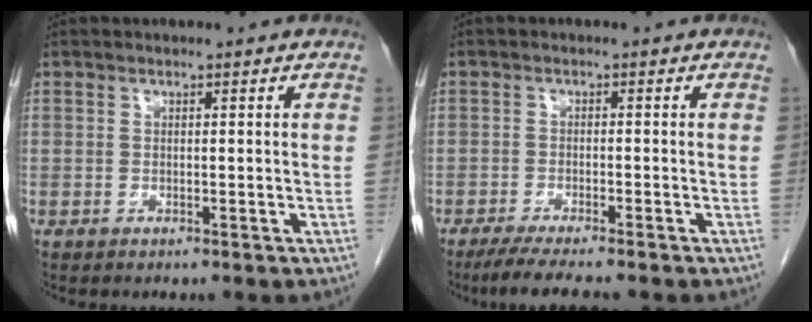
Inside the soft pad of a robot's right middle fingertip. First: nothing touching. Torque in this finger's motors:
{"motor_torque": [0.57, -0.44, 0.06, 0.01]}